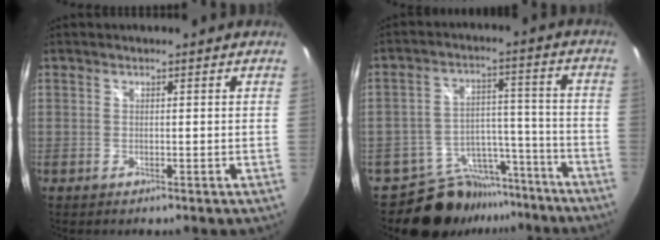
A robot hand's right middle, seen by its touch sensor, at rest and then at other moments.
{"total": 13.2, "force": [-11.5, 6.2, 1.2], "torque": [-0.027, 0.041, -0.167]}